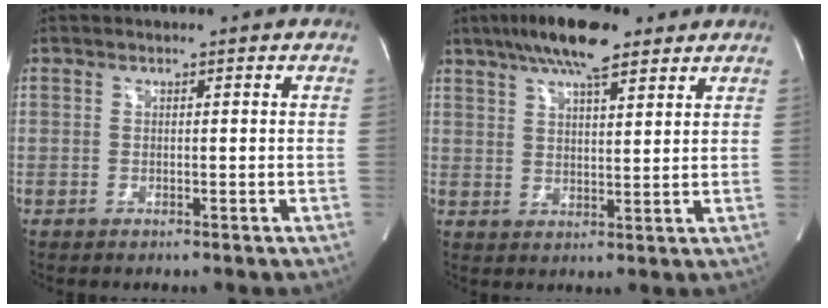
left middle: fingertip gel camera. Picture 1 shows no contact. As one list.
[{"total": 11.0, "force": [7.8, 2.6, 7.4], "torque": [-0.132, 0.020, 0.130]}]